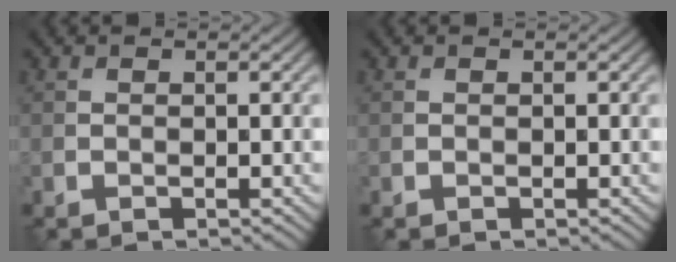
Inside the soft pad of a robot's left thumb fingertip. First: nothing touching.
{"total": 0.0}